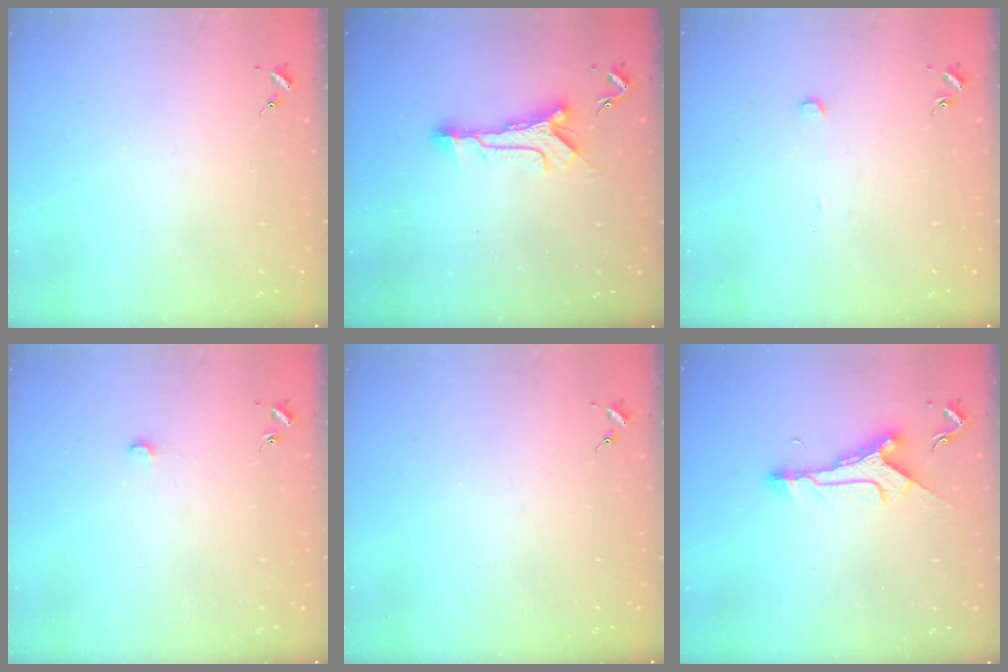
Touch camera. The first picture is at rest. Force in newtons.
{"total": 10.9, "press": 10.9, "slide": 0.9}
{"total": 2.4, "press": 2.4, "slide": 0.2}
{"total": 3.5, "press": 3.5, "slide": 0.3}
{"total": 0.0}
{"total": 9.9, "press": 9.9, "slide": 0.5}